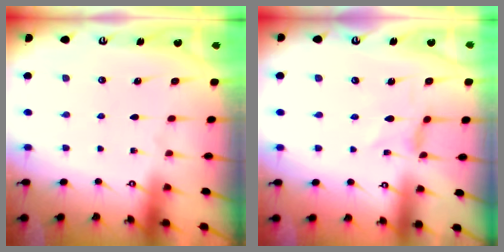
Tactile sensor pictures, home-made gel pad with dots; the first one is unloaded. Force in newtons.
{"total": 0.0}